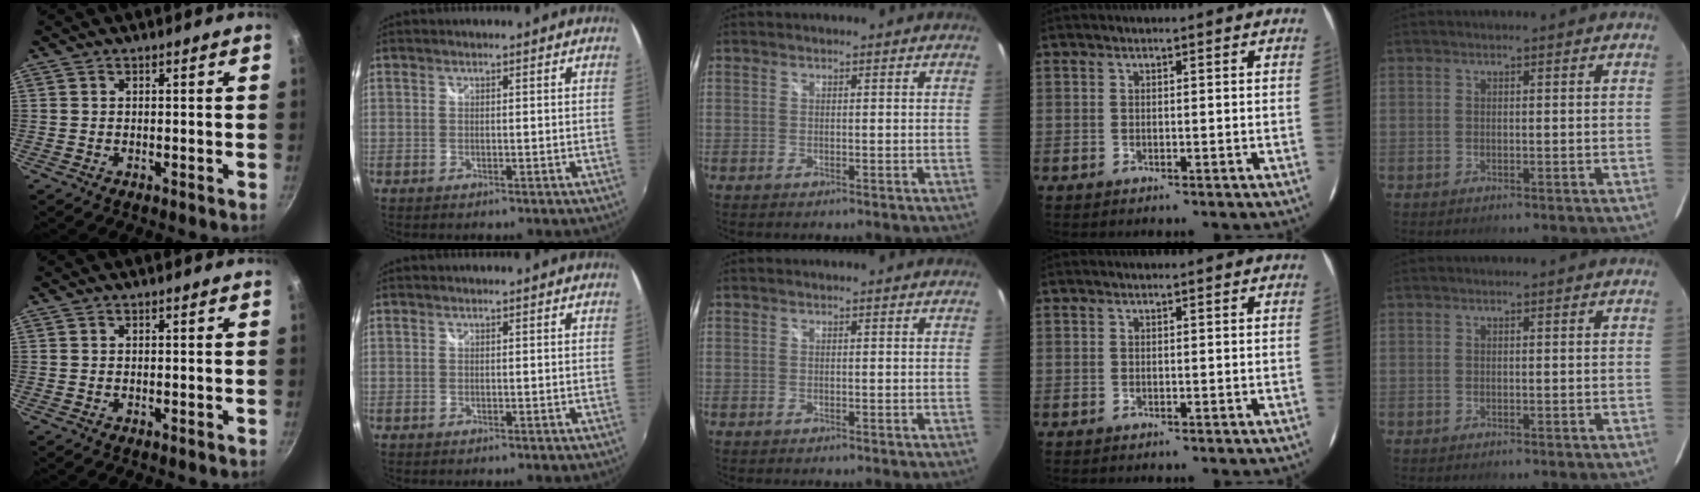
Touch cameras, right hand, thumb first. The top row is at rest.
{}